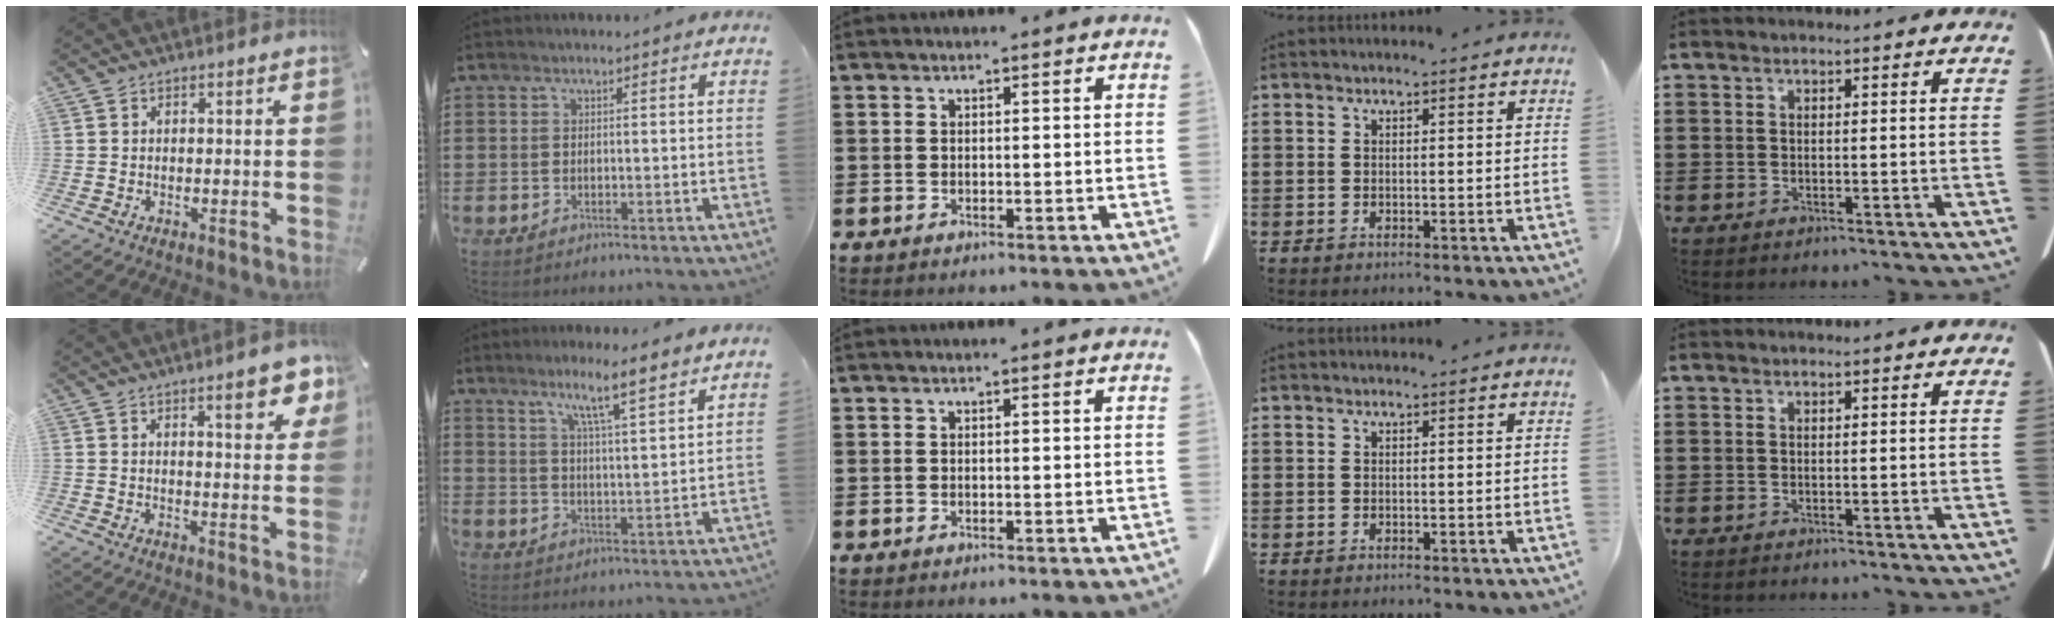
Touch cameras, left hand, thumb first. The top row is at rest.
{"thumb": {"total": 9.6, "force": [5.2, 2.9, 7.5], "torque": [-0.095, -0.022, 0.081]}, "index": {"total": 6.8, "force": [5.2, -0.1, 4.4], "torque": [-0.086, -0.022, 0.083]}}